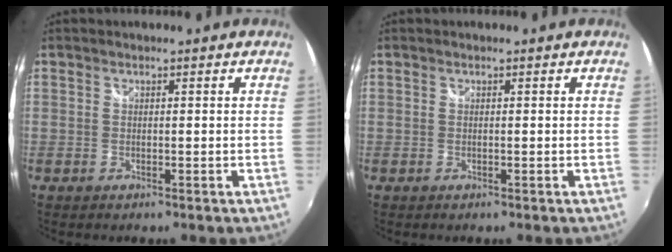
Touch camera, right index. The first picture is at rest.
{"total": 0.0}